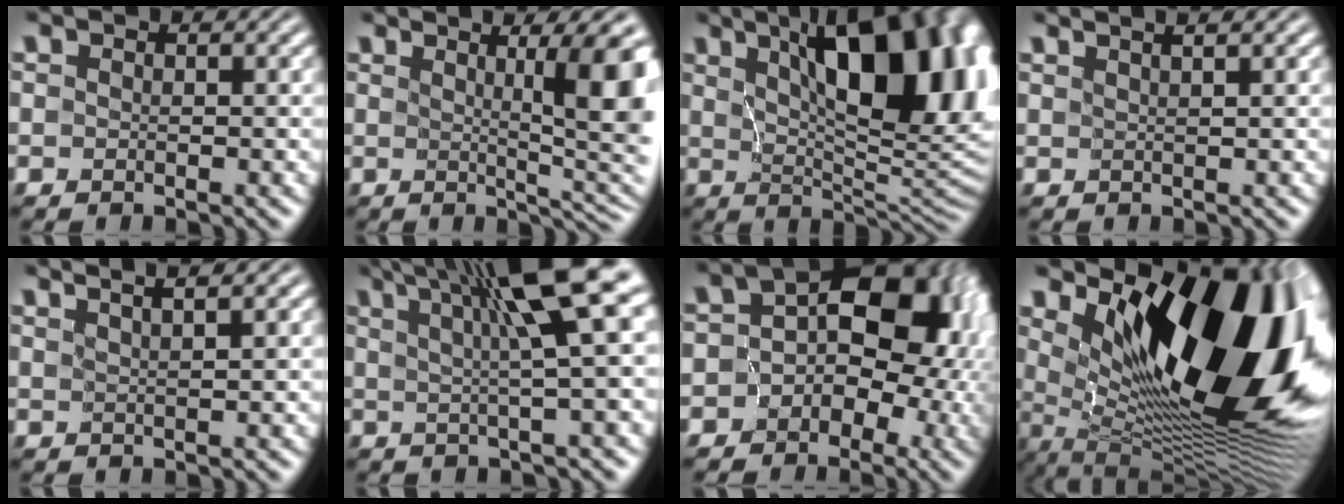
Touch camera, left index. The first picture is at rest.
{"total": 9.9, "force": [2.1, 2.0, 9.4], "torque": [-0.097, 0.006, 0.029]}
{"total": 15.8, "force": [5.4, 6.4, 13.4], "torque": [-0.159, 0.027, 0.077]}
{"total": 3.3, "force": [2.3, 1.1, 2.1], "torque": [-0.017, 0.024, 0.002]}
{"total": 4.8, "force": [3.3, 1.5, 3.1], "torque": [-0.021, 0.040, 0.017]}
{"total": 9.6, "force": [4.2, 1.3, 8.6], "torque": [-0.112, 0.031, 0.064]}
{"total": 10.1, "force": [-1.2, 7.1, 7.0], "torque": [-0.054, 0.020, -0.028]}
{"total": 16.7, "force": [4.8, 7.1, 14.3], "torque": [-0.188, -0.006, 0.078]}